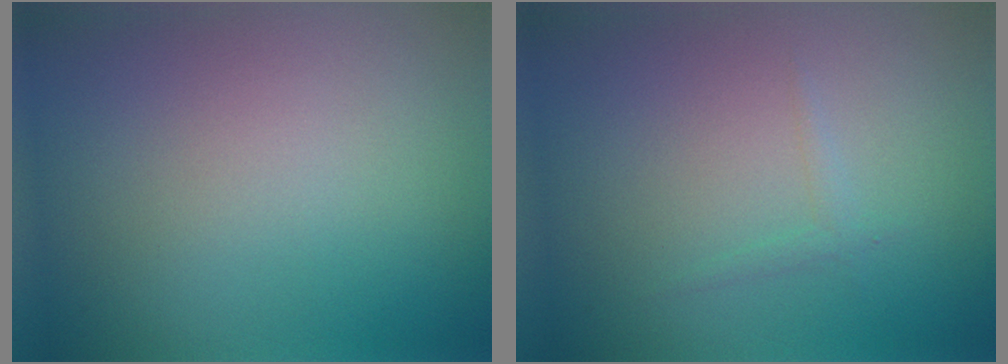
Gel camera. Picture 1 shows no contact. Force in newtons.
{"total": 0.8, "press": 0.8, "slide": 0.1}